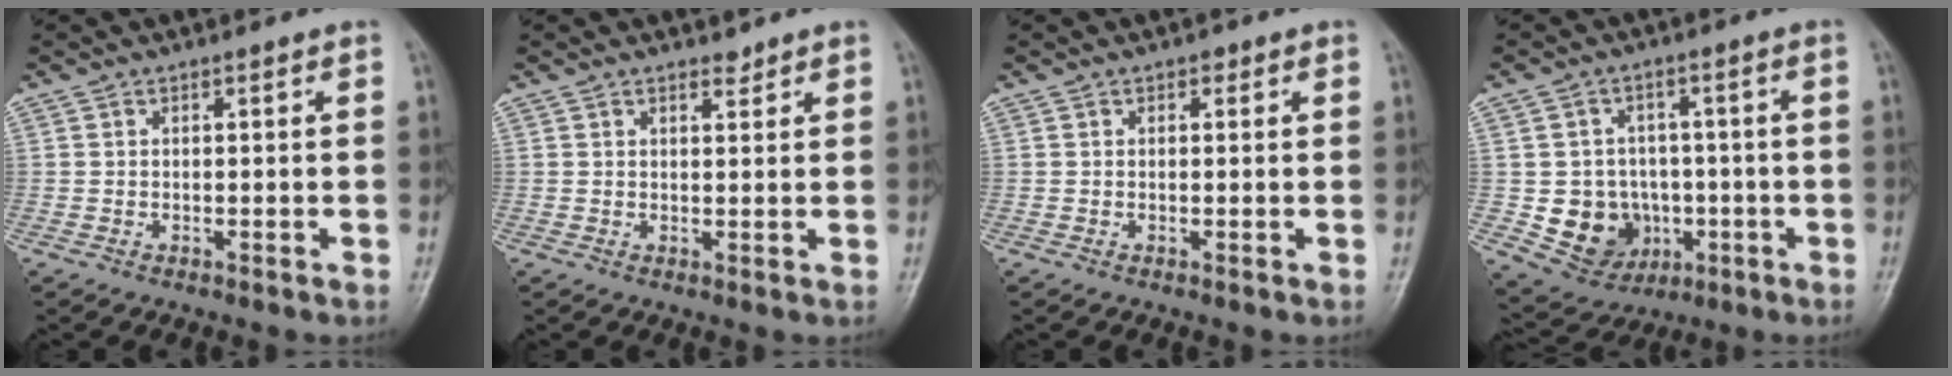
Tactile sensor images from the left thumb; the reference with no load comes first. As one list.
[{"total": 1.5, "force": [1.2, 0.6, 0.5], "torque": [0.000, -0.010, 0.017]}, {"total": 1.1, "force": [0.5, 0.7, 0.6], "torque": [0.001, 0.000, 0.003]}, {"total": 10.1, "force": [-1.8, 9.1, 4.0], "torque": [-0.027, 0.011, -0.015]}]